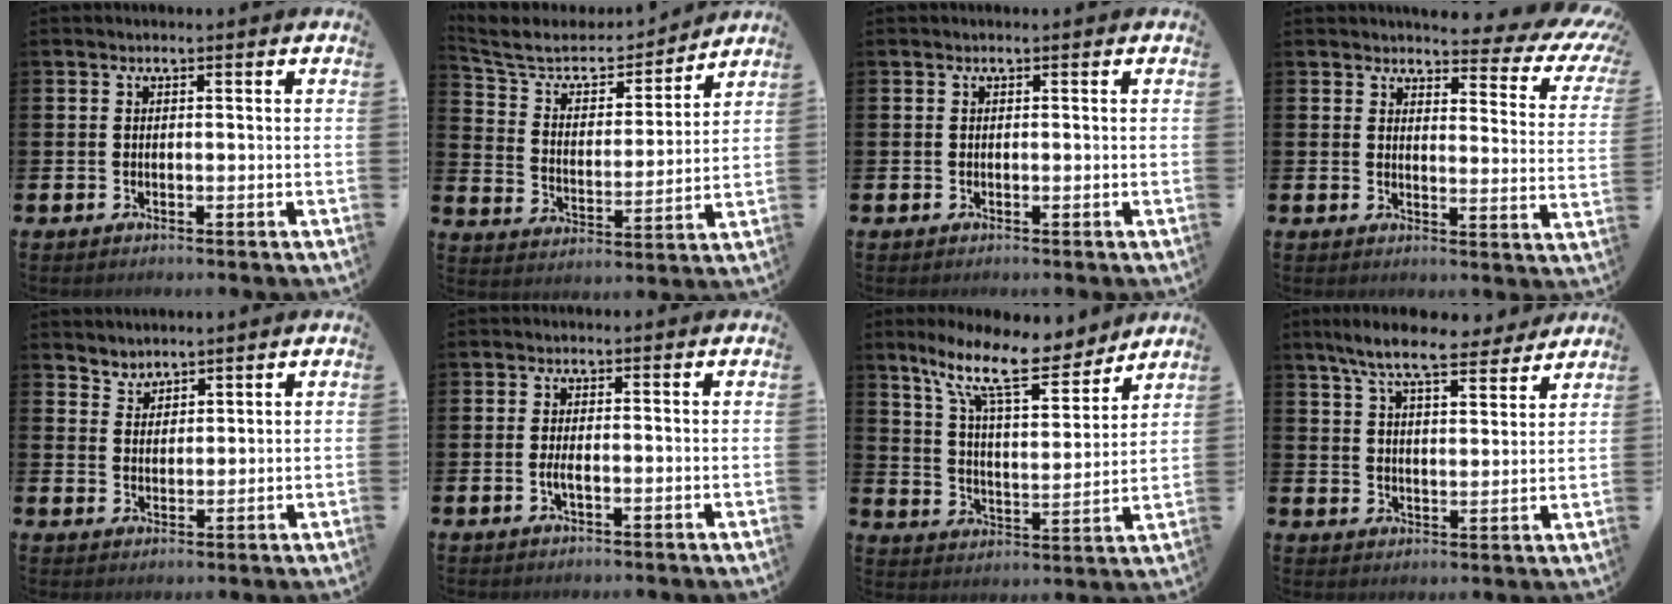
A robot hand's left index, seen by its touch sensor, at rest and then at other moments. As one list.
[{"total": 7.1, "force": [6.2, 3.1, 1.6], "torque": [-0.076, -0.043, 0.105]}, {"total": 0.0}, {"total": 4.1, "force": [3.6, 1.3, 1.3], "torque": [-0.025, -0.035, 0.054]}, {"total": 3.0, "force": [2.8, 0.5, -0.7], "torque": [0.007, -0.014, 0.054]}, {"total": 1.5, "force": [-0.3, 0.5, 1.4], "torque": [-0.032, 0.003, -0.005]}, {"total": 13.6, "force": [10.8, 3.8, 7.4], "torque": [-0.160, -0.058, 0.186]}, {"total": 9.1, "force": [8.1, 1.8, 3.7], "torque": [-0.087, -0.038, 0.143]}]